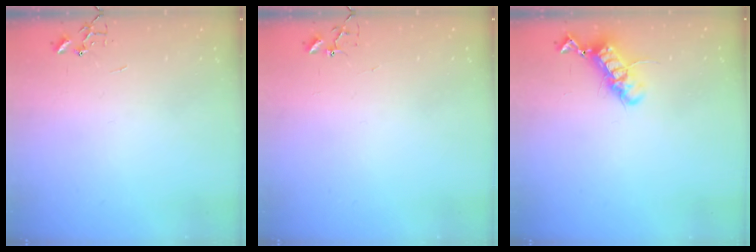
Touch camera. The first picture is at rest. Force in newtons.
{"total": 3.2, "press": 3.2, "slide": 0.3}
{"total": 12.7, "press": 12.6, "slide": 1.1}